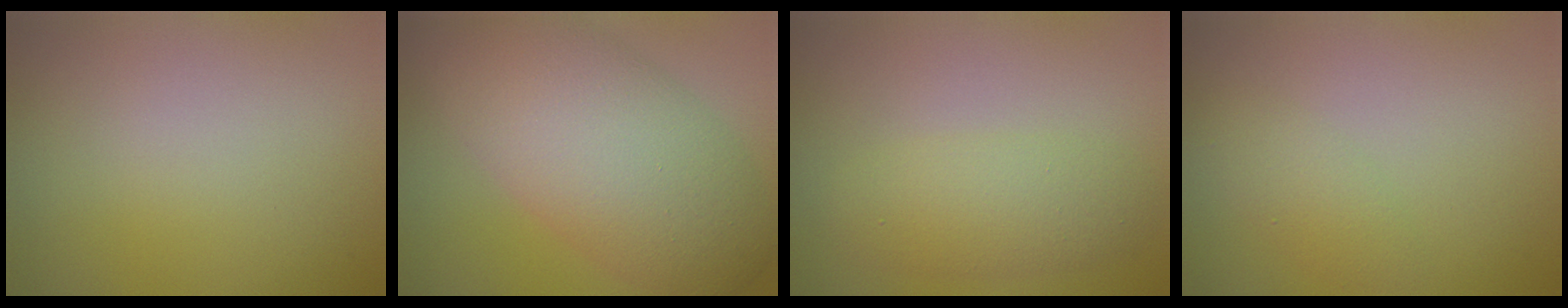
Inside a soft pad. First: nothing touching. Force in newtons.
{"total": 9.9, "press": 9.9, "slide": 0.6}
{"total": 3.2, "press": 3.2, "slide": 0.1}
{"total": 1.9, "press": 1.9, "slide": 0.0}